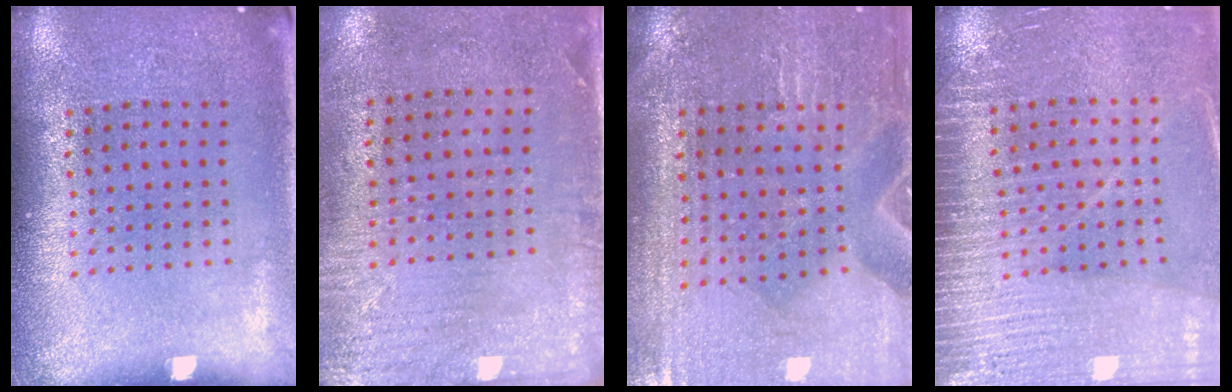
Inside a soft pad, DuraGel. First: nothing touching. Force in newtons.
{"total": 2.9, "press": 2.3, "slide": 1.7}
{"total": 0.8, "press": 0.8, "slide": 0.1}
{"total": 3.1, "press": 3.0, "slide": 0.2}